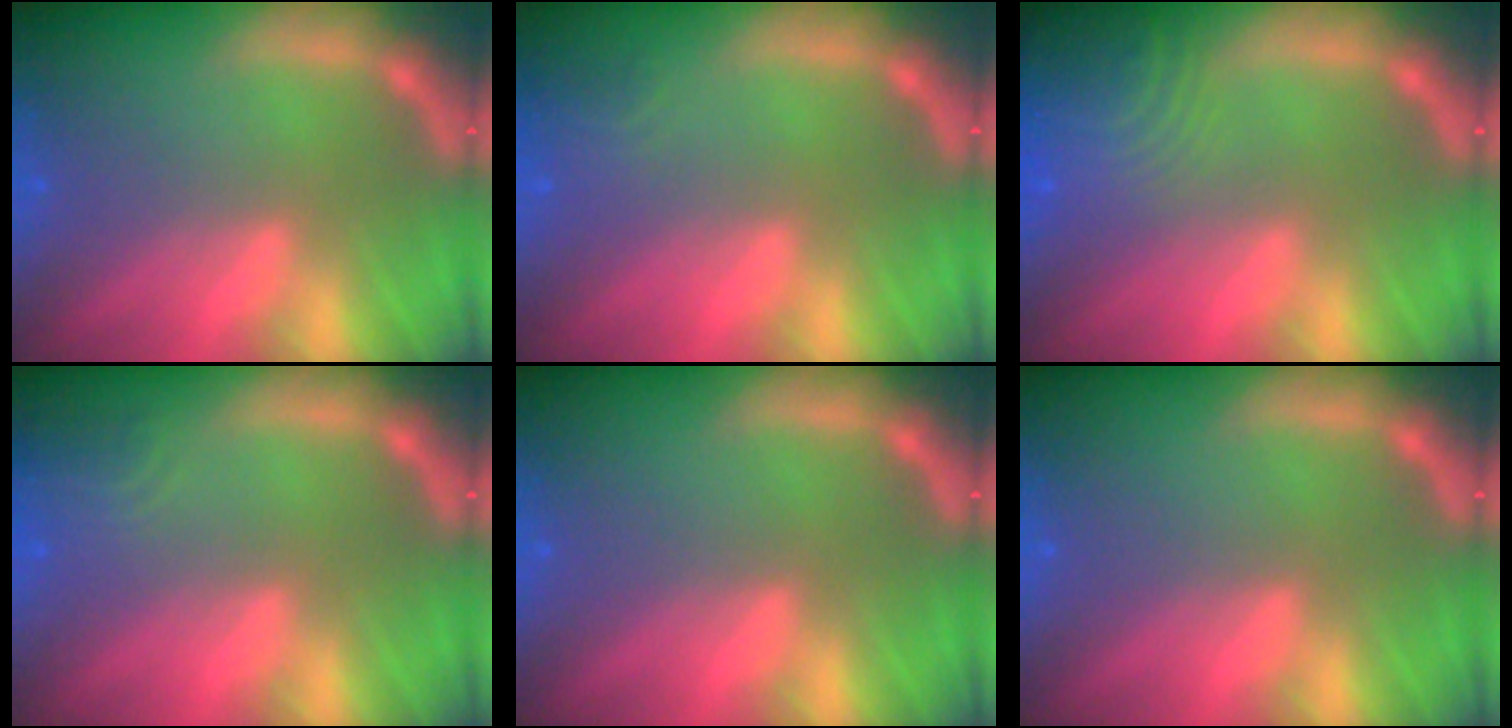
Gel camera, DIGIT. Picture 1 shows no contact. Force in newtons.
{"total": 1.4}
{"total": 8.5}
{"total": 2.4}
{"total": 0.0}
{"total": 0.0}